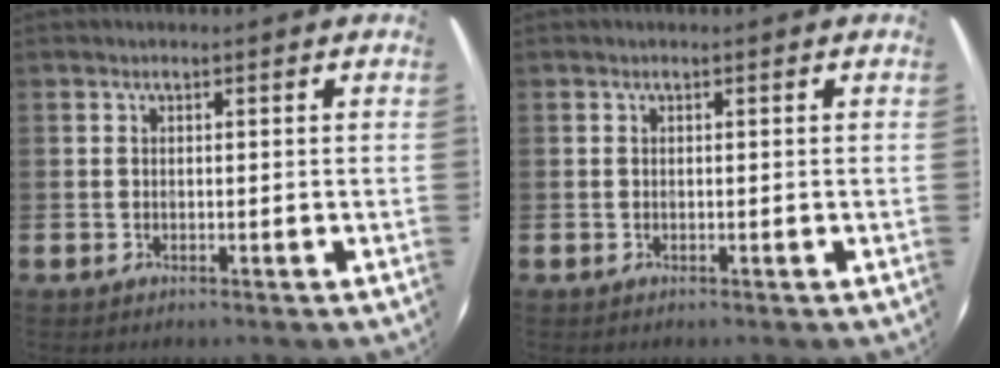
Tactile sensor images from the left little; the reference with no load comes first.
{"total": 0.0}